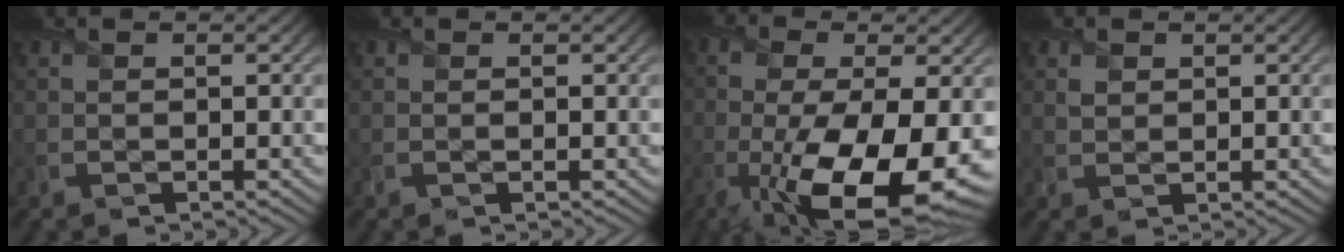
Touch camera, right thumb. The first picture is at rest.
{"total": 0.0}
{"total": 16.5, "force": [-5.8, 6.8, 13.9], "torque": [-0.283, -0.039, -0.087]}
{"total": 1.1, "force": [0.7, 0.8, 0.3], "torque": [-0.008, 0.000, 0.016]}